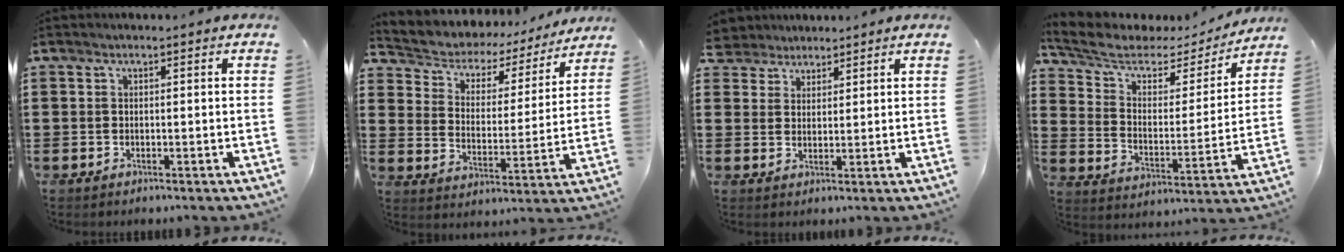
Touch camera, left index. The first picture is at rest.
{"total": 4.0, "force": [3.4, 1.9, 0.6], "torque": [-0.038, -0.026, 0.050]}
{"total": 3.3, "force": [2.8, 1.7, -0.4], "torque": [-0.010, 0.000, 0.053]}
{"total": 6.3, "force": [4.6, 3.1, 3.1], "torque": [-0.085, -0.021, 0.077]}